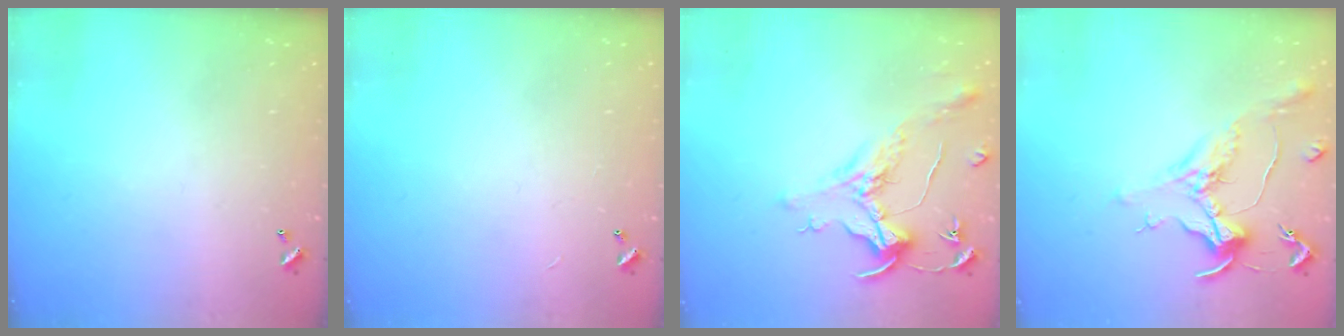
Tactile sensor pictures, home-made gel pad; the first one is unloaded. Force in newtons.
{"total": 0.9, "press": 0.9, "slide": 0.2}
{"total": 1.5, "press": 1.3, "slide": 0.7}
{"total": 1.4, "press": 0.6, "slide": 1.3}